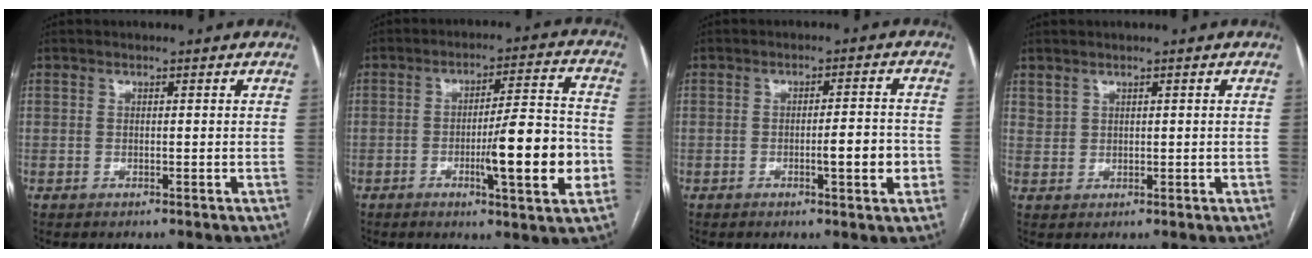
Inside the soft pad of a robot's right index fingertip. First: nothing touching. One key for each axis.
{"total": 12.9, "fx": -3.4, "fy": 1.1, "fz": 12.4, "tx": -0.185, "ty": -0.001, "tz": -0.051}
{"total": 5.4, "fx": -1.5, "fy": 0.8, "fz": 5.1, "tx": -0.072, "ty": 0.002, "tz": -0.018}
{"total": 1.6, "fx": 1.3, "fy": 0.8, "fz": 0.4, "tx": -0.006, "ty": 0.005, "tz": 0.030}